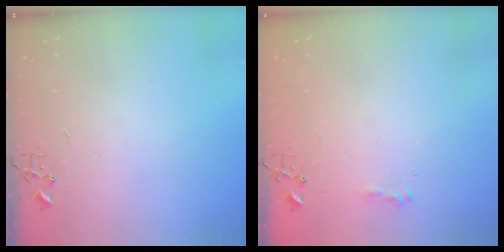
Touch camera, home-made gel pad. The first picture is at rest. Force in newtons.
{"total": 7.8, "press": 7.8, "slide": 0.3}